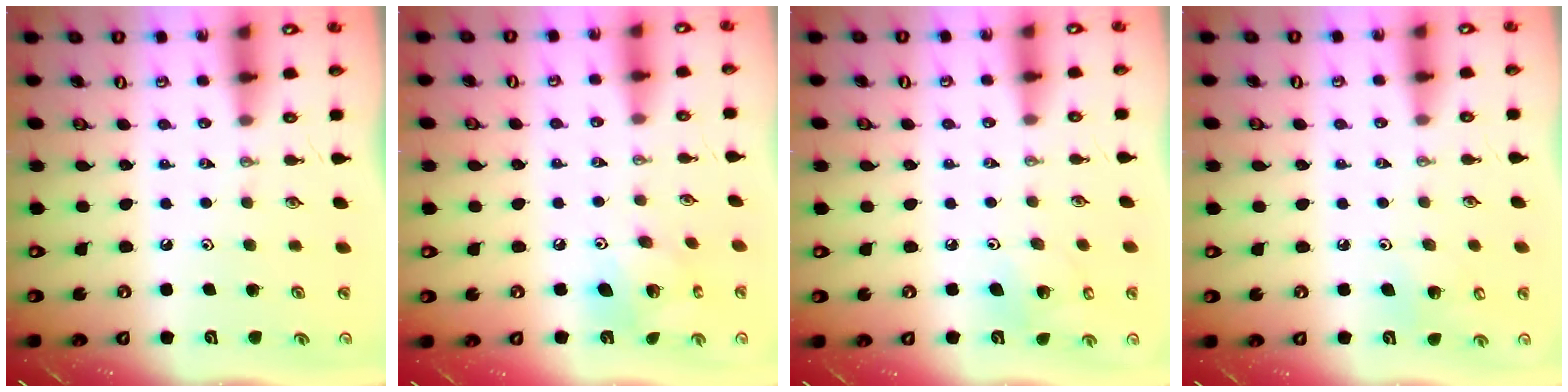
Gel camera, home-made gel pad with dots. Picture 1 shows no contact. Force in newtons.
{"total": 10.5, "press": 10.5, "slide": 0.5}
{"total": 5.6, "press": 5.4, "slide": 1.4}
{"total": 6.3, "press": 6.2, "slide": 0.5}